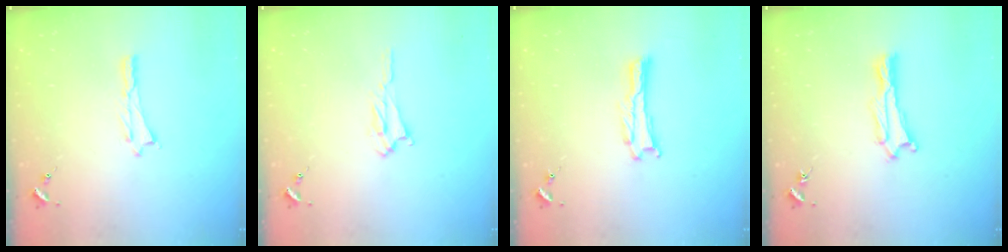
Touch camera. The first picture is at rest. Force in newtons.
{"total": 2.5, "press": 2.5, "slide": 0.3}
{"total": 0.0}
{"total": 1.0, "press": 1.0, "slide": 0.1}